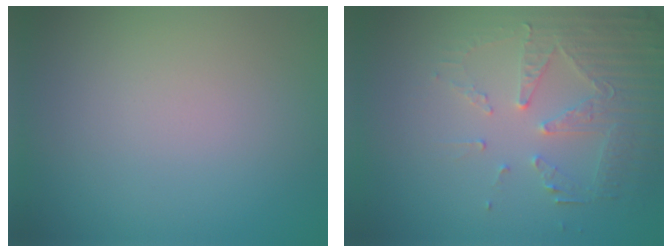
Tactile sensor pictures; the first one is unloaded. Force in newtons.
{"total": 5.4, "press": 3.8, "slide": 3.8}